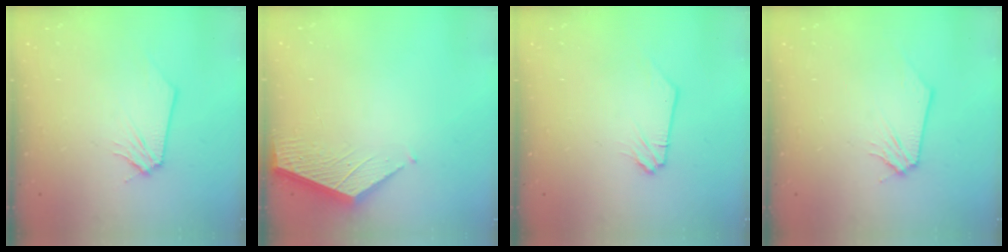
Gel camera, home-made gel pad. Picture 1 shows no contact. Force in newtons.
{"total": 3.3, "press": 3.3, "slide": 0.4}
{"total": 0.0}
{"total": 0.0}